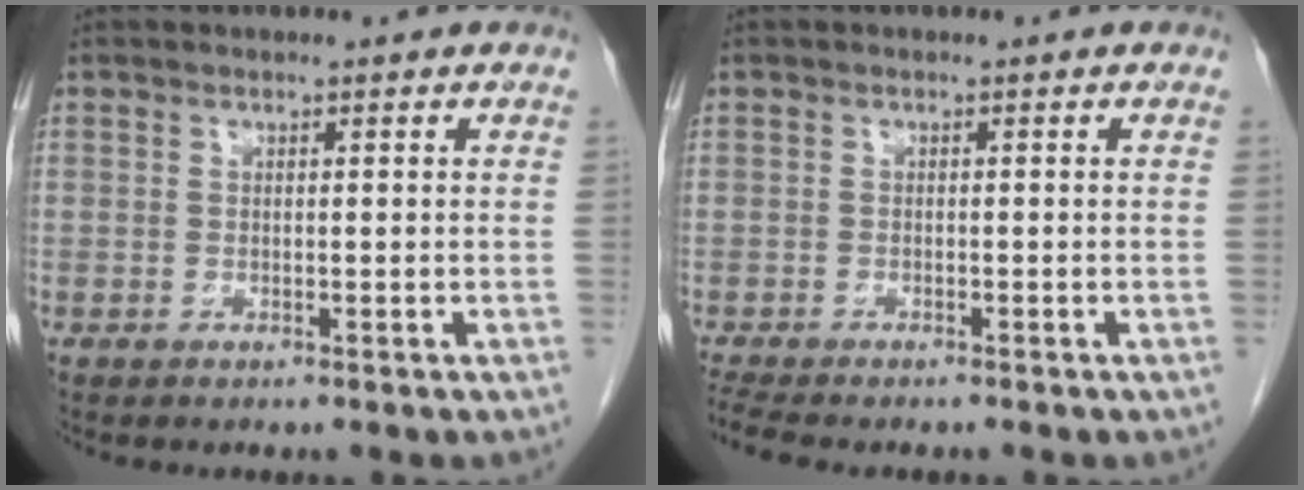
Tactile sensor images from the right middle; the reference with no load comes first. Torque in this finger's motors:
{"motor_torque": [0.59, -0.44, 0.03, 0.03]}